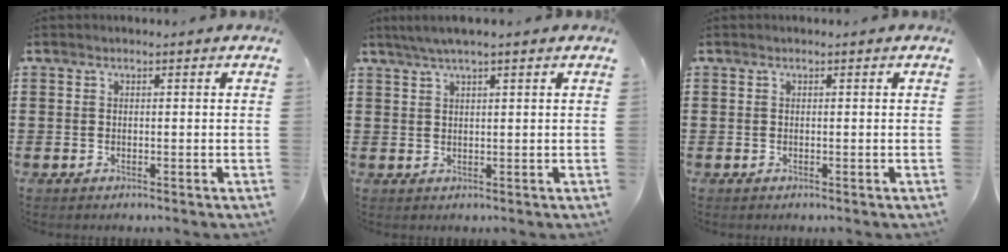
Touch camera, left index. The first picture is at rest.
{"total": 2.4, "force": [1.7, -0.1, 1.8], "torque": [-0.035, 0.002, 0.030]}
{"total": 0.0}